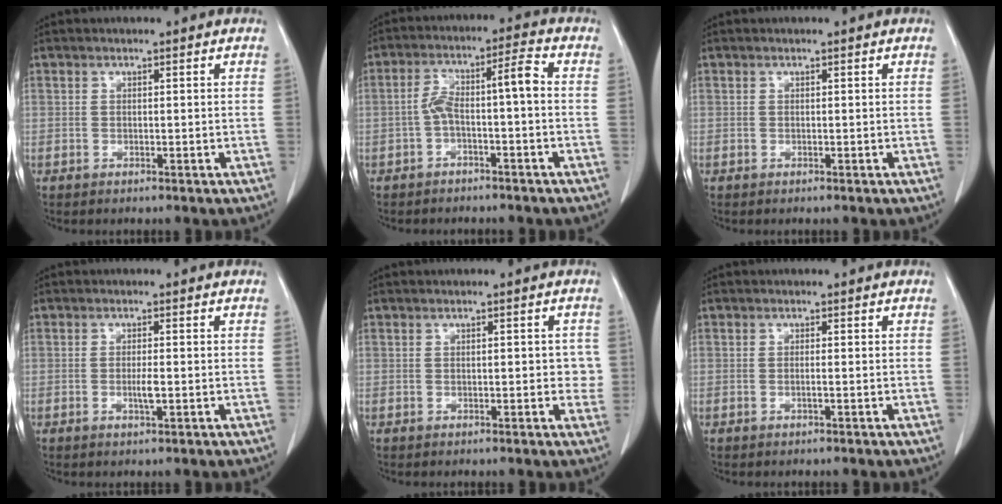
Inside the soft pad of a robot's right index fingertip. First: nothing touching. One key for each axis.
{"total": 6.5, "fx": -1.3, "fy": 1.0, "fz": 6.3, "tx": -0.120, "ty": 0.038, "tz": -0.022}
{"total": 0.0}
{"total": 2.1, "fx": -0.5, "fy": 0.3, "fz": 2.1, "tx": -0.042, "ty": -0.003, "tz": -0.007}
{"total": 3.2, "fx": 0.0, "fy": 1.5, "fz": 2.8, "tx": -0.027, "ty": 0.004, "tz": -0.002}
{"total": 0.7, "fx": -0.2, "fy": 0.0, "fz": 0.7, "tx": -0.014, "ty": 0.000, "tz": -0.002}